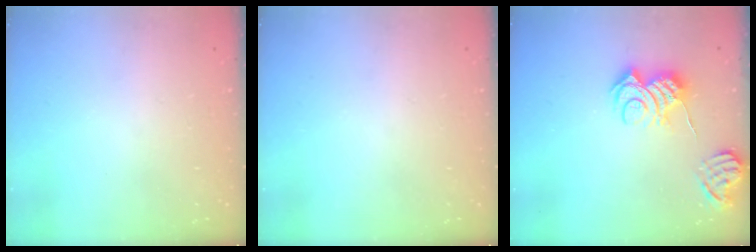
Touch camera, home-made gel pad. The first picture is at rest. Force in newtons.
{"total": 0.0}
{"total": 9.1, "press": 9.0, "slide": 1.0}